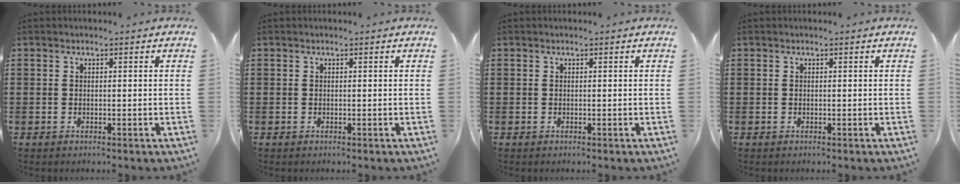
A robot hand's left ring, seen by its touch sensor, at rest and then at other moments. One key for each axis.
{"total": 0.0}
{"total": 0.0}
{"total": 0.0}